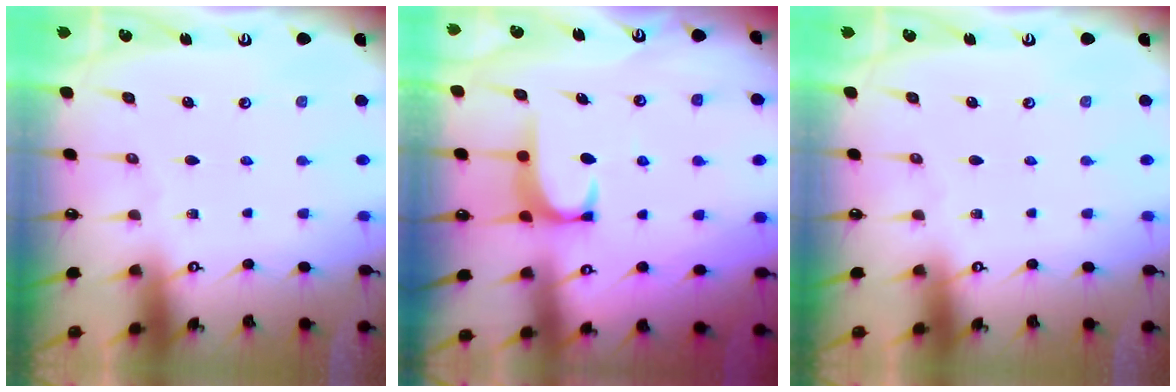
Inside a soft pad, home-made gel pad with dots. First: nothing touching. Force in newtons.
{"total": 1.8, "press": 1.7, "slide": 0.6}
{"total": 0.0}